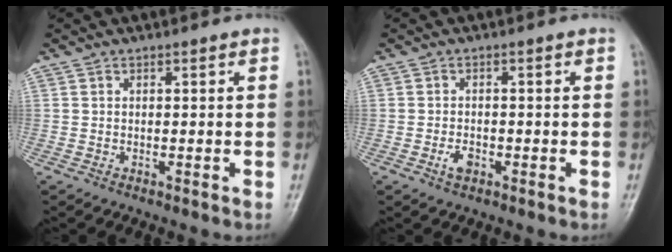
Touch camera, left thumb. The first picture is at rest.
{"total": 2.2, "force": [-0.9, 1.3, 1.5], "torque": [-0.027, 0.004, -0.017]}